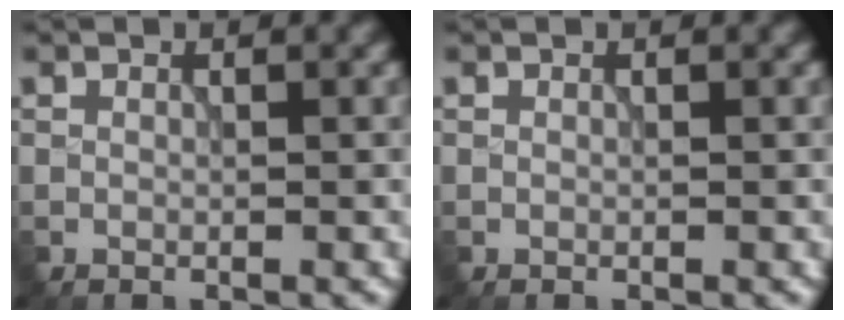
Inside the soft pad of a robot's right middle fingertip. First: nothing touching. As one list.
[{"total": 0.0}]